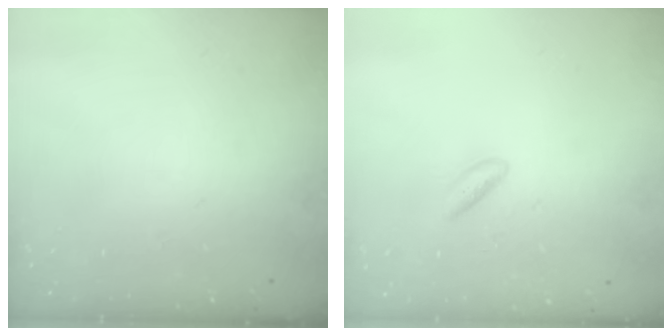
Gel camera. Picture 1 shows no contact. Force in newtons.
{"total": 2.0, "press": 1.7, "slide": 1.2}